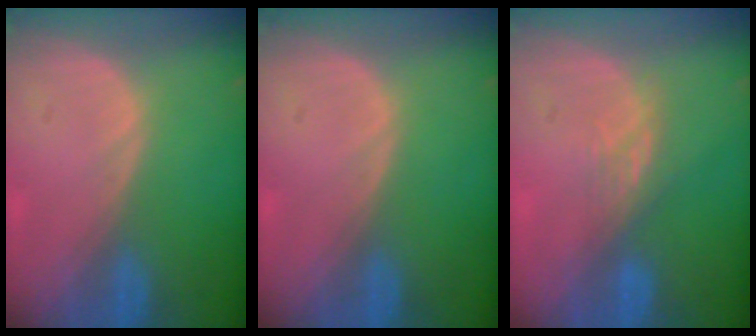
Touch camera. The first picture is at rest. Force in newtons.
{"total": 0.0}
{"total": 3.0, "press": 2.6, "slide": 1.5}